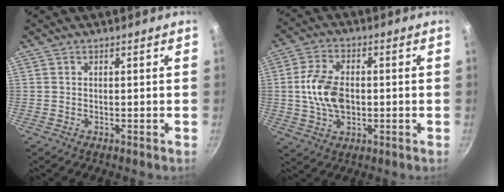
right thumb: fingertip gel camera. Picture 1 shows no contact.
{"total": 10.2, "force": [-0.2, 6.4, 7.9], "torque": [-0.142, 0.011, -0.008]}